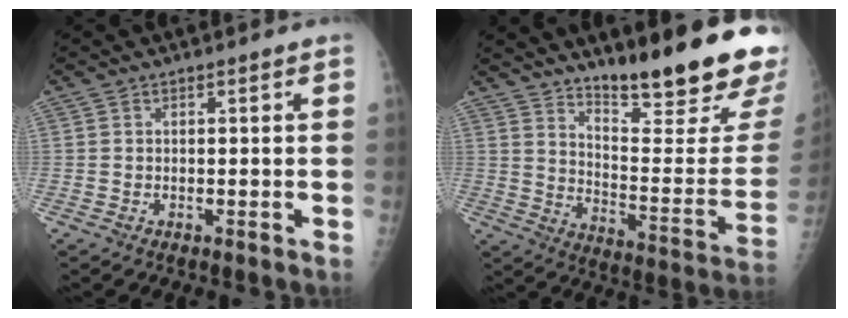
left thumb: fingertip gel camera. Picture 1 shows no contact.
{"total": 25.8, "force": [18.6, 5.1, 17.2], "torque": [-0.221, -0.125, 0.265]}